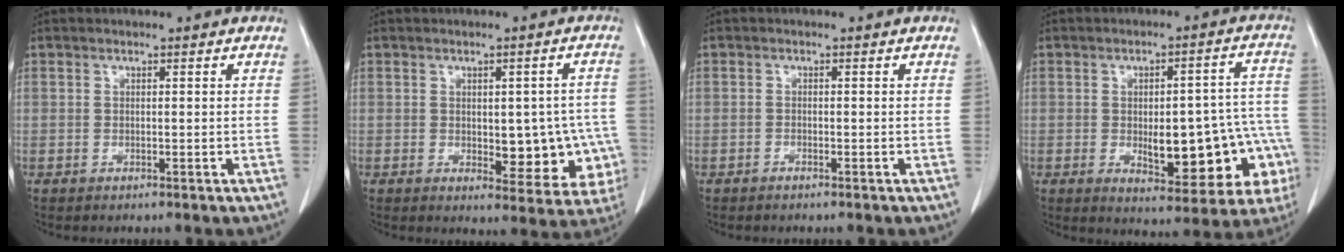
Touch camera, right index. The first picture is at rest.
{"total": 10.5, "force": [-1.6, 5.1, 9.1], "torque": [-0.092, 0.011, -0.006]}
{"total": 0.7, "force": [-0.6, 0.1, 0.2], "torque": [-0.008, 0.000, -0.010]}
{"total": 16.2, "force": [-3.8, 6.3, 14.5], "torque": [-0.127, 0.035, -0.029]}